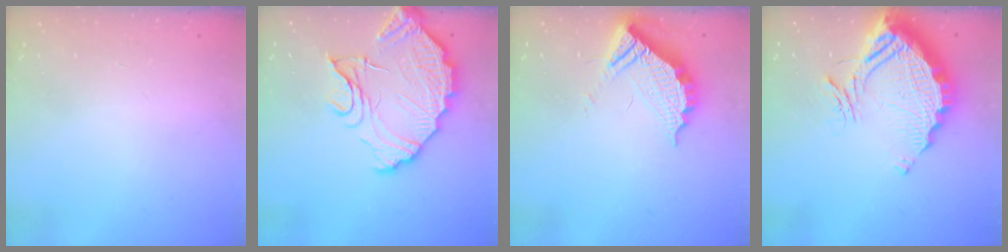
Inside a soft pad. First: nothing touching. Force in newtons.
{"total": 14.8, "press": 14.7, "slide": 1.3}
{"total": 11.2, "press": 11.1, "slide": 1.0}
{"total": 15.9, "press": 15.8, "slide": 1.2}